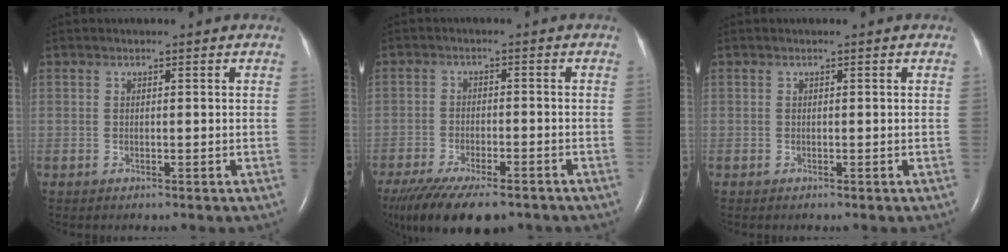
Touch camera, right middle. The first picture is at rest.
{"total": 16.0, "force": [-12.0, 4.9, 9.3], "torque": [-0.193, -0.036, -0.181]}
{"total": 0.0}